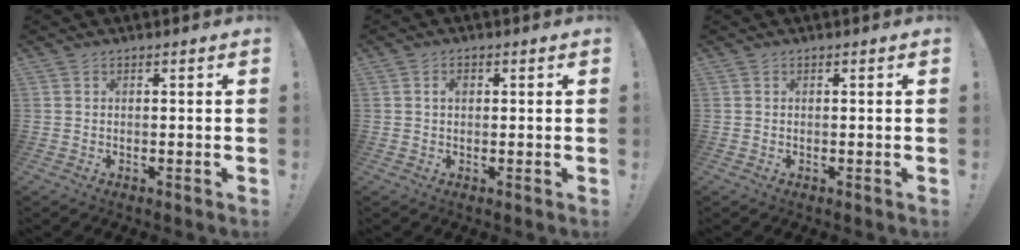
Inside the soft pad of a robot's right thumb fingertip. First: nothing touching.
{"total": 1.7, "force": [0.4, 1.1, 1.2], "torque": [-0.018, 0.003, 0.004]}
{"total": 0.0}